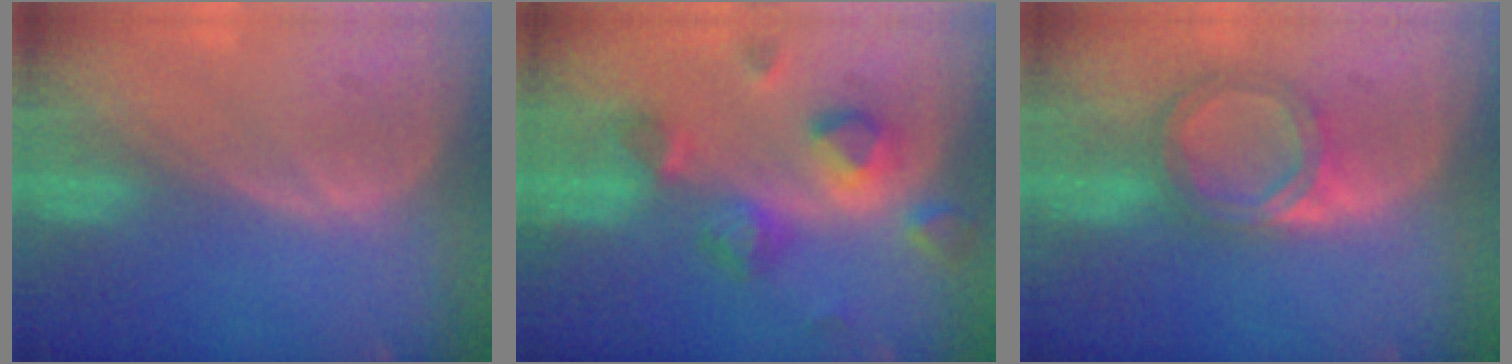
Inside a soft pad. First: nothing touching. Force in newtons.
{"total": 7.6, "press": 7.5, "slide": 1.6}
{"total": 5.8, "press": 5.3, "slide": 2.4}